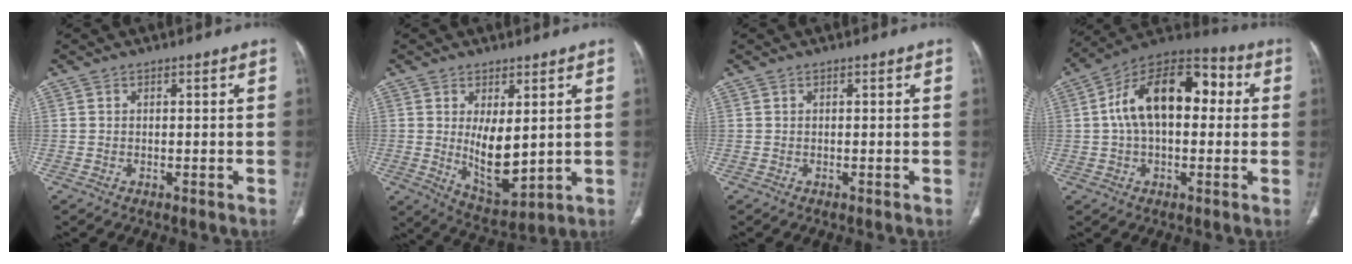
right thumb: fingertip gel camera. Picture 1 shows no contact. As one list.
[{"total": 9.5, "force": [0.9, 4.4, 8.4], "torque": [-0.118, -0.031, 0.037]}, {"total": 0.0}, {"total": 18.2, "force": [2.4, 10.5, 14.6], "torque": [-0.227, 0.044, 0.032]}]